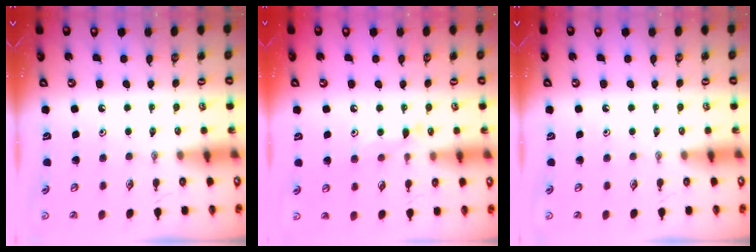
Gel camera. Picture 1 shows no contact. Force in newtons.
{"total": 9.3, "press": 9.2, "slide": 0.7}
{"total": 0.0}